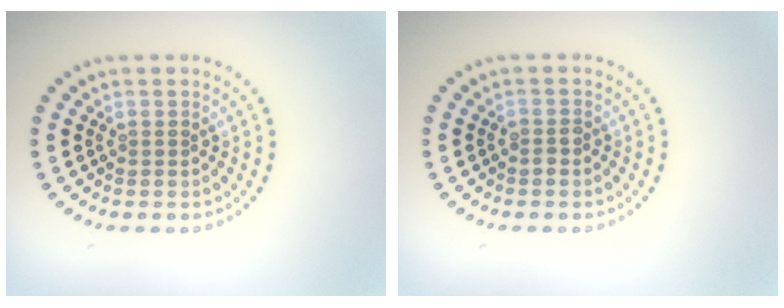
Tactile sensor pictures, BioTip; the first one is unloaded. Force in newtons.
{"total": 0.8, "press": 0.7, "slide": 0.4}